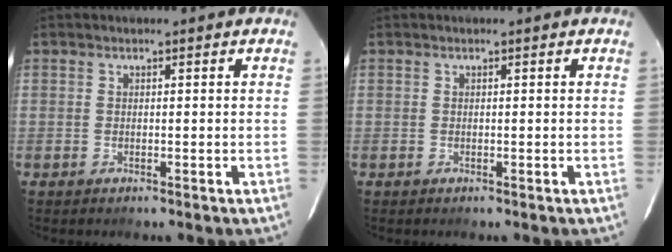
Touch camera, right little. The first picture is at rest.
{"total": 0.0}